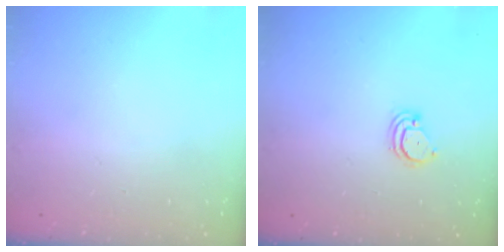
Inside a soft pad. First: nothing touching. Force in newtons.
{"total": 3.0, "press": 3.0, "slide": 0.2}